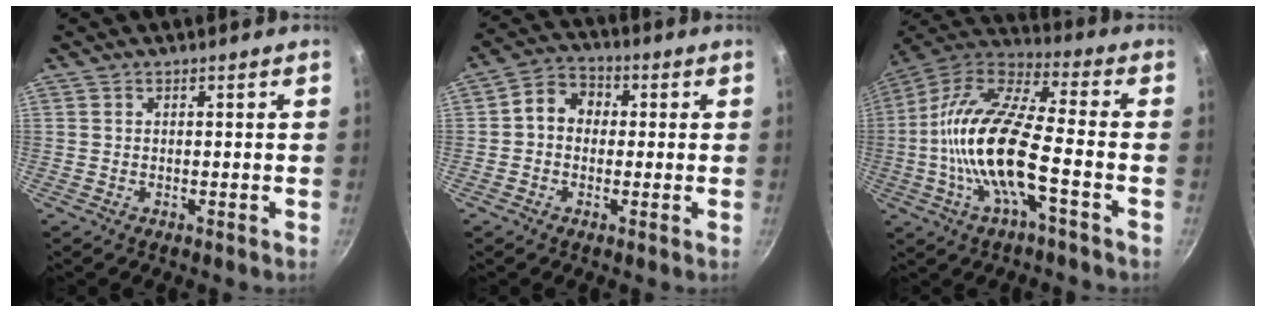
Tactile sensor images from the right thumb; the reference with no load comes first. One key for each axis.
{"total": 6.9, "fx": 0.4, "fy": 5.7, "fz": 3.8, "tx": -0.035, "ty": 0.019, "tz": -0.014}
{"total": 18.9, "fx": -4.0, "fy": 6.2, "fz": 17.3, "tx": -0.334, "ty": 0.041, "tz": -0.095}